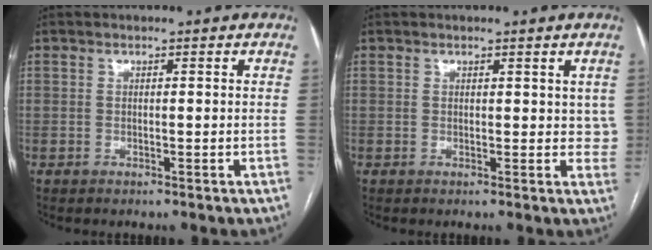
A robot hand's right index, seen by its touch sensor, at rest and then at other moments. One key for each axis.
{"total": 2.5, "fx": 1.1, "fy": 1.7, "fz": 1.5, "tx": -0.002, "ty": 0.000, "tz": 0.014}